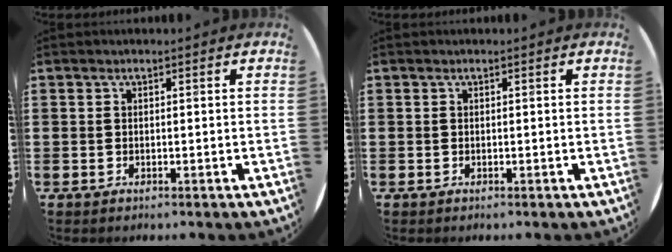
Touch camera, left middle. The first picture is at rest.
{"total": 0.0}